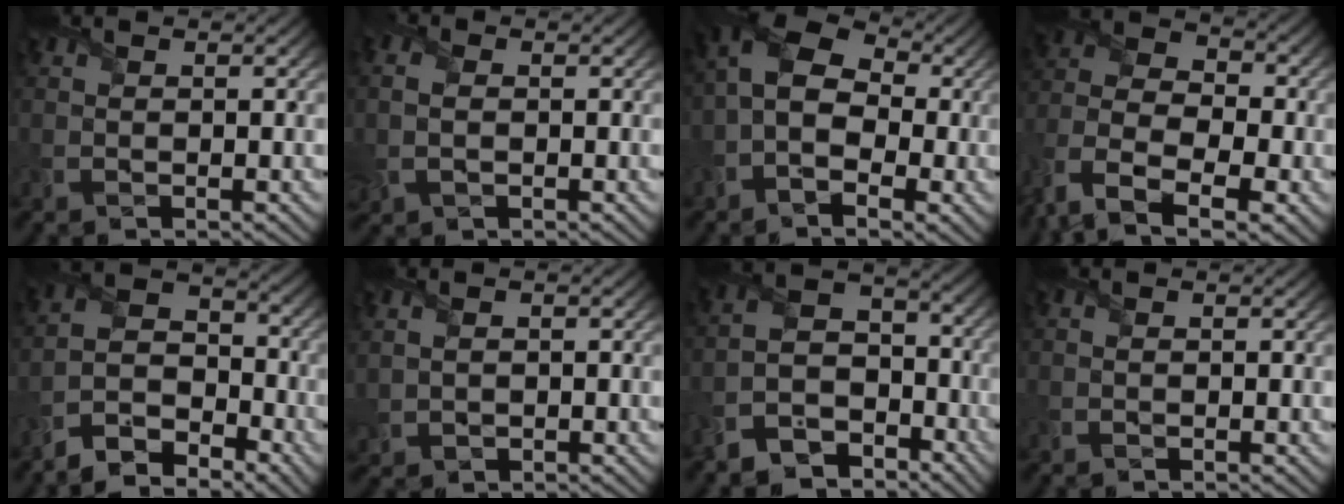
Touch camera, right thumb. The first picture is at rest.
{"total": 3.7, "force": [-0.2, 2.6, 2.5], "torque": [-0.074, 0.006, 0.000]}
{"total": 10.5, "force": [-0.2, 7.0, 7.7], "torque": [-0.152, 0.014, -0.014]}
{"total": 12.2, "force": [-7.2, 7.2, 6.7], "torque": [-0.173, -0.023, -0.148]}
{"total": 8.0, "force": [-6.1, 3.4, 3.8], "torque": [-0.071, -0.003, -0.130]}
{"total": 1.6, "force": [0.3, 1.3, 1.0], "torque": [-0.030, -0.002, 0.011]}
{"total": 9.1, "force": [-6.9, 4.5, 3.9], "torque": [-0.076, -0.010, -0.139]}
{"total": 0.0}